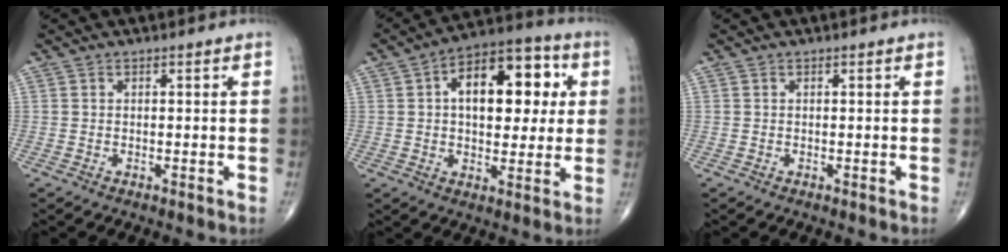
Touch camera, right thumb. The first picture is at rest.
{"total": 16.9, "force": [3.5, 9.4, 13.6], "torque": [-0.154, 0.016, 0.045]}
{"total": 0.0}